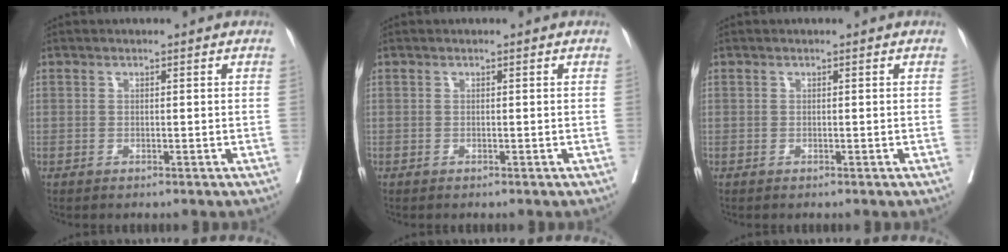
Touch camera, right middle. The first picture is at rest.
{"total": 0.0}
{"total": 0.0}